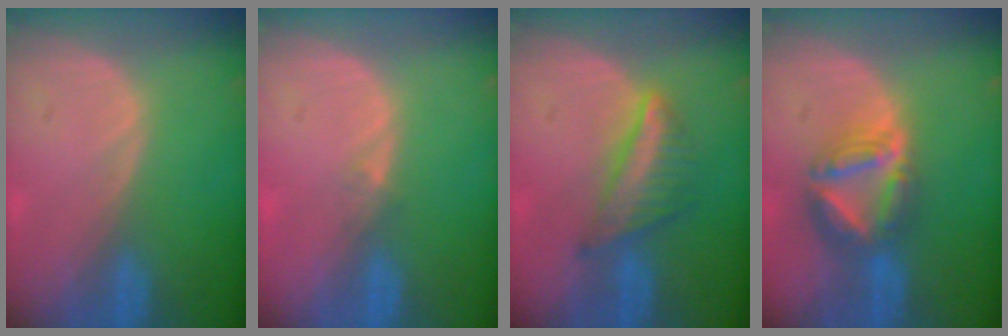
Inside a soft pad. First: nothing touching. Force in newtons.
{"total": 0.9, "press": 0.7, "slide": 0.6}
{"total": 6.2, "press": 5.9, "slide": 2.0}
{"total": 7.8, "press": 6.8, "slide": 3.8}